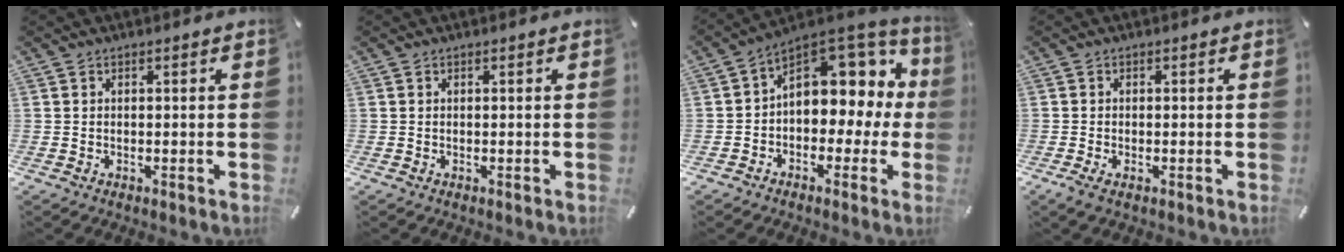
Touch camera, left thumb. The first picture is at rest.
{"total": 0.0}
{"total": 10.2, "force": [3.8, 7.7, 5.5], "torque": [-0.068, -0.041, 0.069]}
{"total": 1.4, "force": [-0.5, 0.8, 1.0], "torque": [-0.019, 0.000, -0.008]}